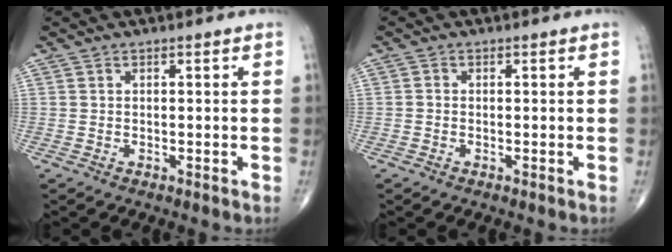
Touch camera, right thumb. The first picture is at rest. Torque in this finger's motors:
{"motor_torque": [-0.53, 0.21, -0.06, 0.12, 0.03]}